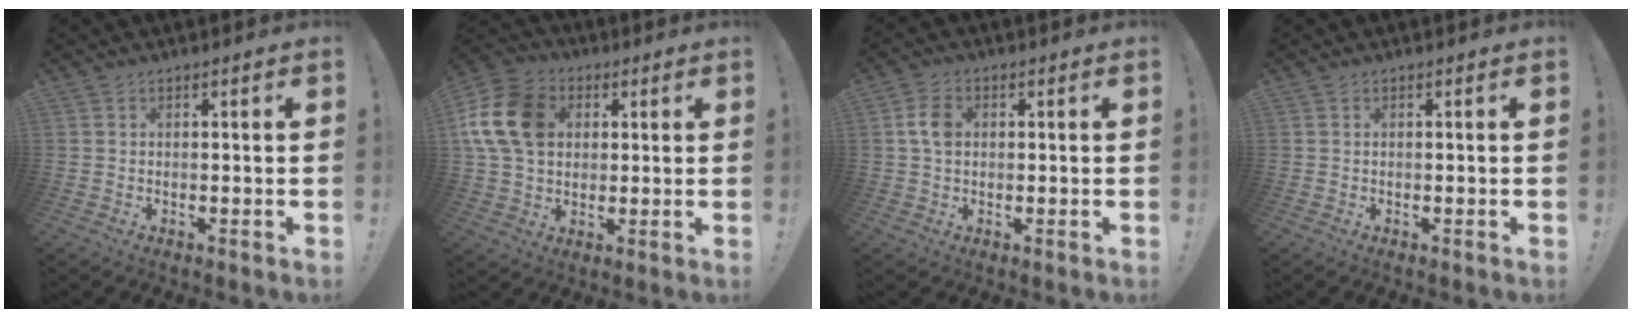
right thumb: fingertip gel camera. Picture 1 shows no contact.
{"total": 17.2, "force": [3.9, 13.2, 10.3], "torque": [-0.173, 0.001, 0.079]}
{"total": 5.7, "force": [0.7, 4.0, 4.0], "torque": [-0.068, 0.006, 0.013]}
{"total": 0.0}